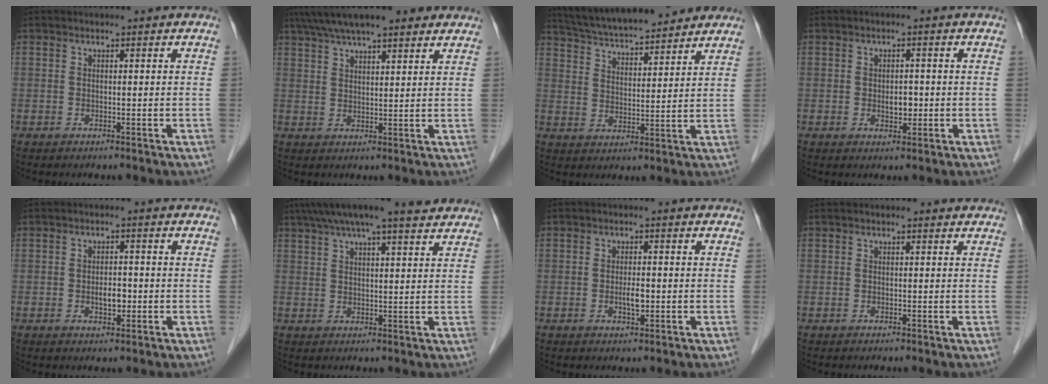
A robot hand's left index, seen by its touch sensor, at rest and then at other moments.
{"total": 13.2, "force": [10.3, 2.9, 7.6], "torque": [-0.134, 0.047, 0.161]}
{"total": 16.0, "force": [14.4, 2.3, 6.5], "torque": [-0.112, 0.028, 0.229]}
{"total": 2.3, "force": [-0.3, 1.4, 1.8], "torque": [-0.030, 0.001, 0.000]}
{"total": 2.8, "force": [-0.7, 1.4, 2.3], "torque": [-0.040, 0.003, -0.005]}
{"total": 15.0, "force": [12.1, 2.3, 8.5], "torque": [-0.148, 0.050, 0.174]}
{"total": 2.3, "force": [-0.5, 0.7, 2.1], "torque": [-0.042, 0.000, -0.005]}
{"total": 0.7, "force": [0.6, 0.3, 0.2], "torque": [-0.009, 0.004, 0.006]}